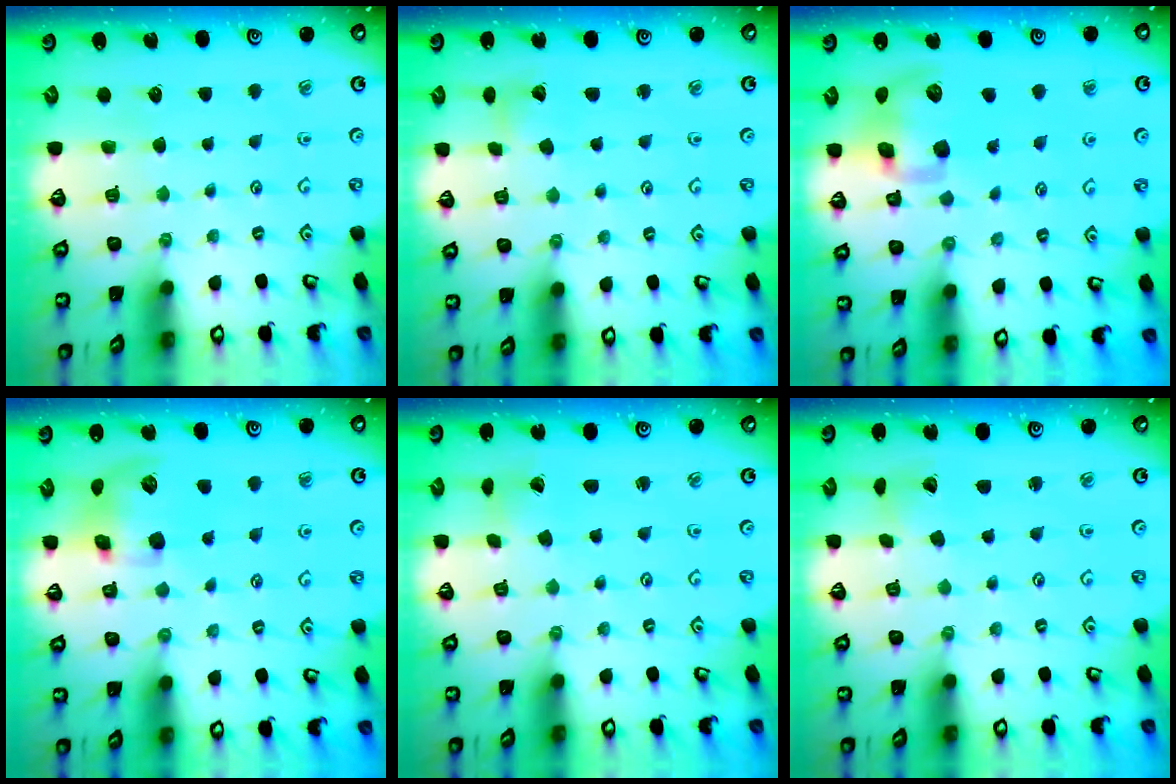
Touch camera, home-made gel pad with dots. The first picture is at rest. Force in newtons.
{"total": 3.0, "press": 3.0, "slide": 0.2}
{"total": 11.5, "press": 11.4, "slide": 2.1}
{"total": 11.3, "press": 11.1, "slide": 1.8}
{"total": 2.4, "press": 2.4, "slide": 0.3}
{"total": 2.8, "press": 2.8, "slide": 0.4}